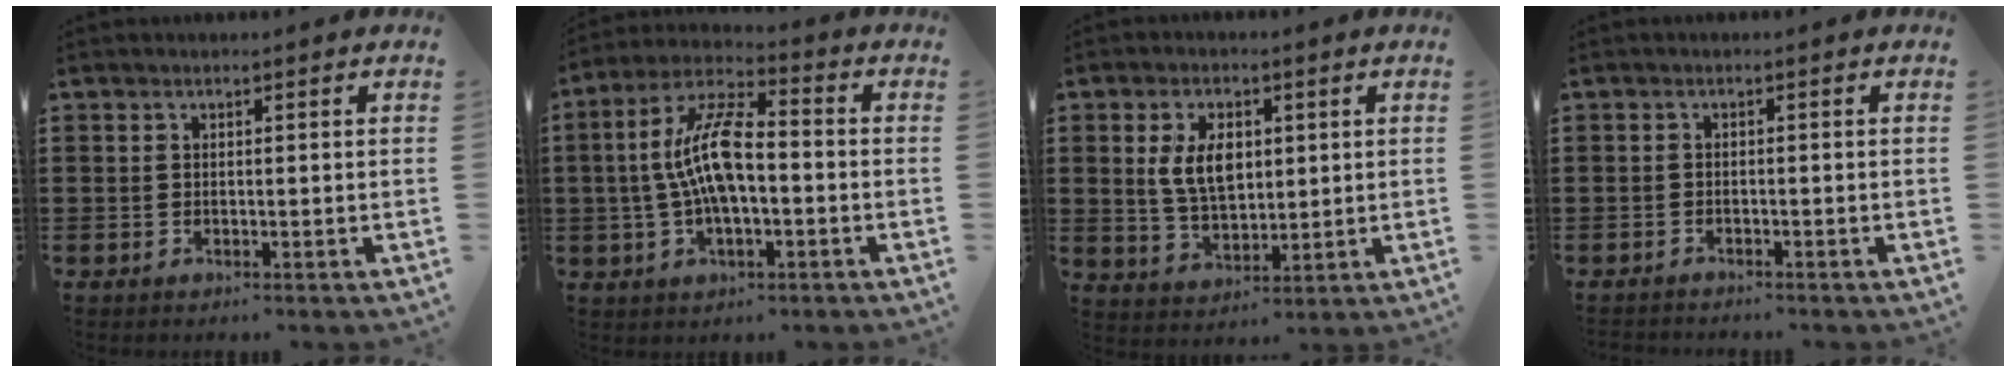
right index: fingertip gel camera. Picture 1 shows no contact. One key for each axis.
{"total": 11.0, "fx": -0.3, "fy": 4.1, "fz": 10.2, "tx": -0.229, "ty": -0.005, "tz": -0.013}
{"total": 7.1, "fx": 1.6, "fy": 4.1, "fz": 5.6, "tx": -0.119, "ty": 0.008, "tz": 0.023}
{"total": 0.9, "fx": -0.9, "fy": 0.0, "fz": -0.1, "tx": -0.002, "ty": 0.001, "tz": -0.019}